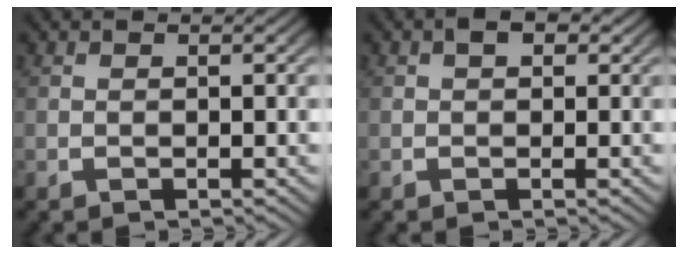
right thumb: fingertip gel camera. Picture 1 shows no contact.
{"total": 1.9, "force": [0.9, 1.1, 1.2], "torque": [-0.020, 0.000, 0.011]}